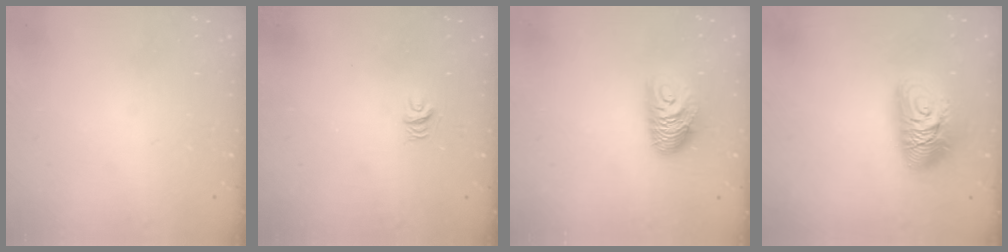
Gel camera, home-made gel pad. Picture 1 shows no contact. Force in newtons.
{"total": 4.8, "press": 4.8, "slide": 0.4}
{"total": 10.0, "press": 10.0, "slide": 0.5}
{"total": 9.9, "press": 9.9, "slide": 0.9}